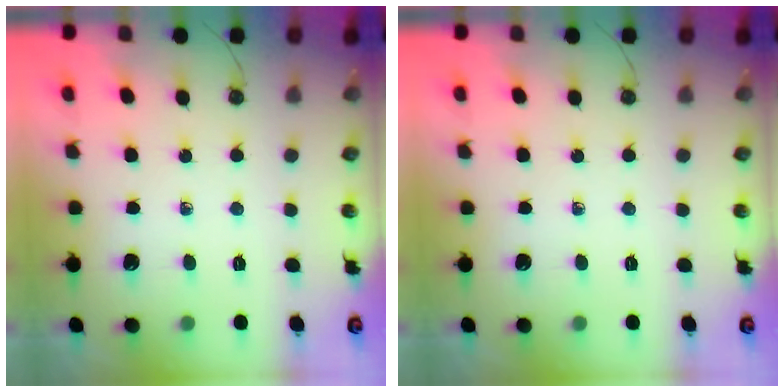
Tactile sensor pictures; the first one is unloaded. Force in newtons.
{"total": 0.0}